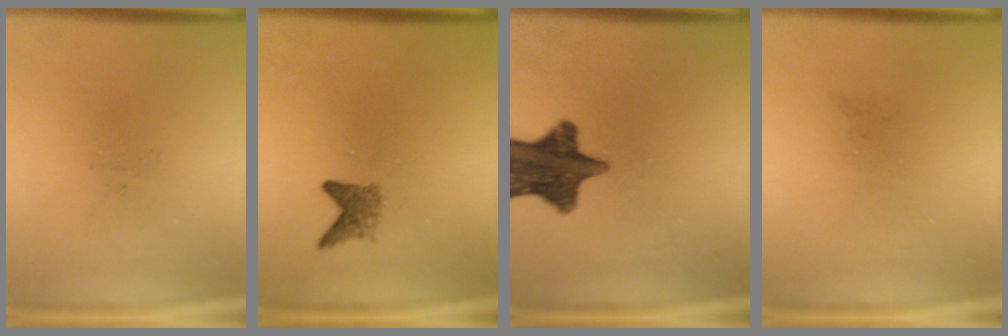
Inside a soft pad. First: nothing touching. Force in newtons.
{"total": 2.2}
{"total": 12.0}
{"total": 0.0}